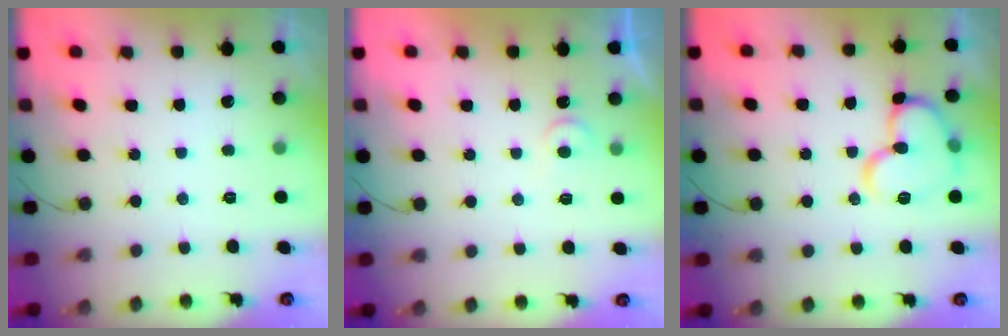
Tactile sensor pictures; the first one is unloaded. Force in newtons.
{"total": 4.0, "press": 3.9, "slide": 0.3}
{"total": 13.3, "press": 13.3, "slide": 1.0}